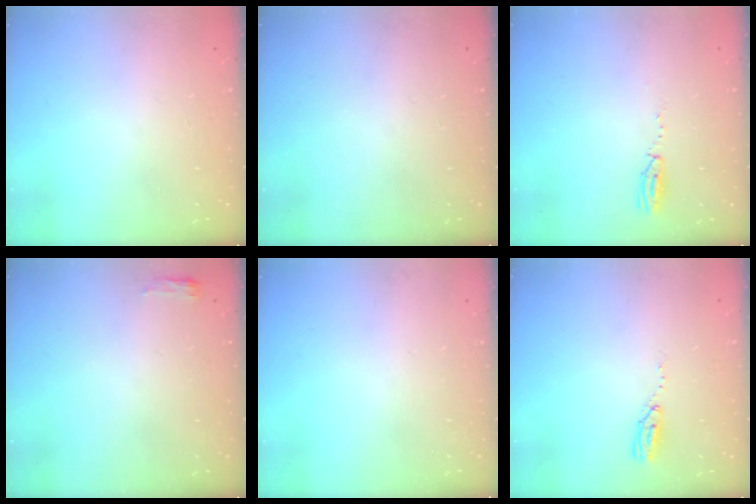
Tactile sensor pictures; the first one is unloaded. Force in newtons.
{"total": 0.0}
{"total": 3.7, "press": 2.9, "slide": 2.2}
{"total": 2.8, "press": 2.6, "slide": 1.1}
{"total": 0.0}
{"total": 3.8, "press": 3.8, "slide": 0.2}